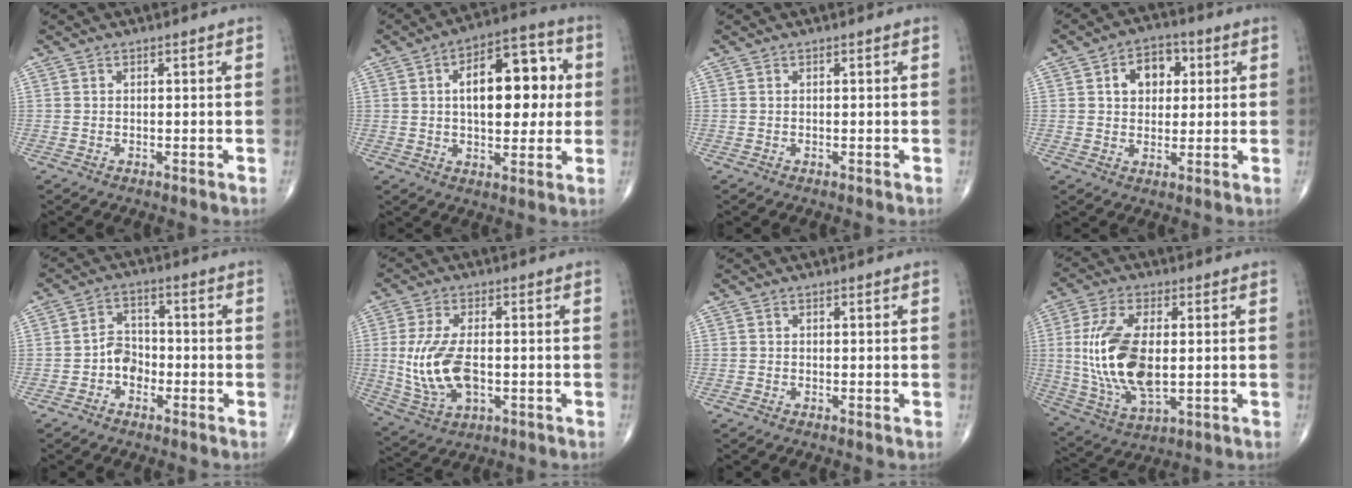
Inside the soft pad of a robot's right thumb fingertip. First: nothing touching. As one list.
[{"total": 16.3, "force": [2.5, 8.2, 13.8], "torque": [-0.170, 0.017, 0.035]}, {"total": 0.0}, {"total": 8.0, "force": [2.1, 5.8, 5.2], "torque": [-0.044, 0.006, 0.028]}, {"total": 4.7, "force": [-1.8, 3.5, 2.6], "torque": [-0.024, 0.023, -0.041]}, {"total": 11.8, "force": [-0.8, 6.1, 10.1], "torque": [-0.214, -0.006, -0.004]}, {"total": 0.0}, {"total": 16.3, "force": [0.7, 7.7, 14.3], "torque": [-0.300, -0.013, 0.023]}]